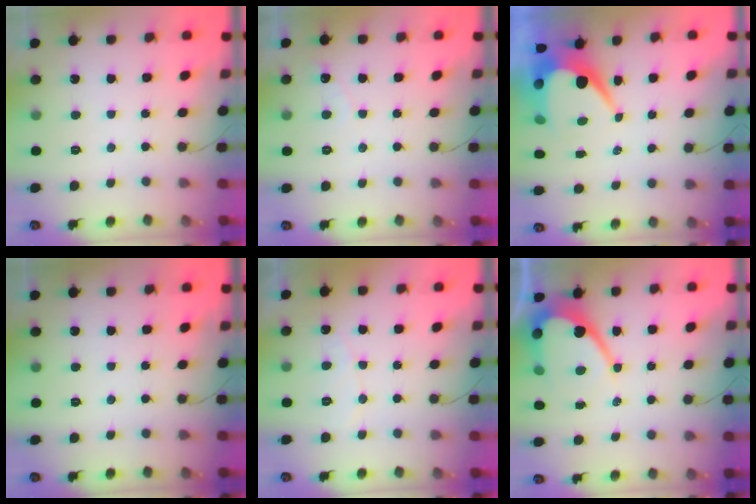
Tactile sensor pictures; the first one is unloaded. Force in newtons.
{"total": 2.9, "press": 2.9, "slide": 0.3}
{"total": 10.2, "press": 10.2, "slide": 0.9}
{"total": 0.0}
{"total": 4.2, "press": 4.2, "slide": 0.4}
{"total": 13.5, "press": 13.5, "slide": 1.1}